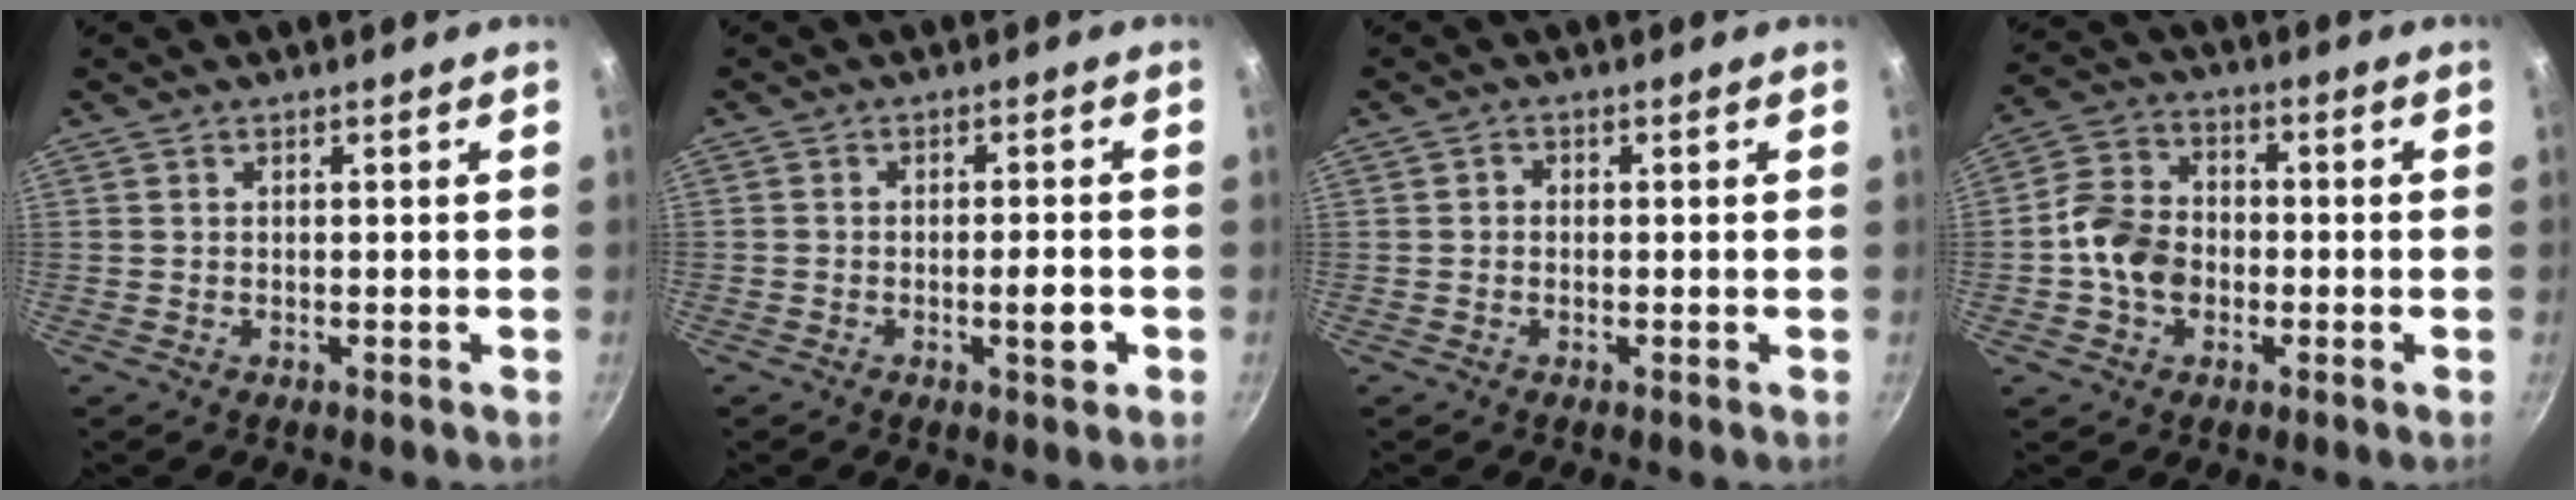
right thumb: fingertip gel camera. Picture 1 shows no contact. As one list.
[{"total": 4.2, "force": [-1.4, 1.3, 3.8], "torque": [-0.045, 0.012, -0.018]}, {"total": 1.1, "force": [-0.1, 1.0, 0.5], "torque": [-0.008, 0.006, -0.003]}, {"total": 11.7, "force": [-2.1, 9.2, 7.0], "torque": [-0.106, 0.028, -0.056]}]